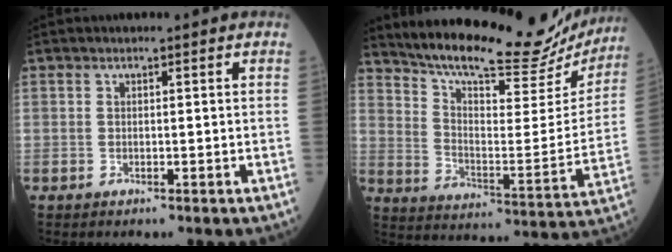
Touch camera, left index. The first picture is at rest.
{"total": 24.2, "force": [22.0, 4.5, 9.0], "torque": [-0.147, -0.045, 0.300]}